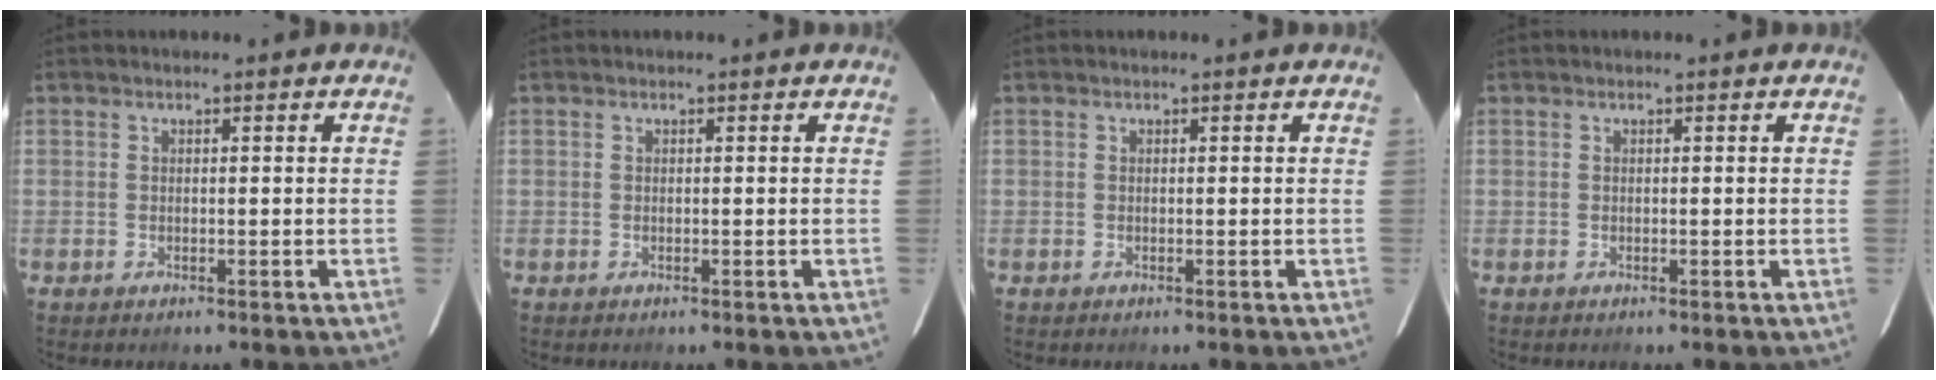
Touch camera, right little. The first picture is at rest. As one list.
[{"total": 0.0}, {"total": 0.0}, {"total": 0.0}]